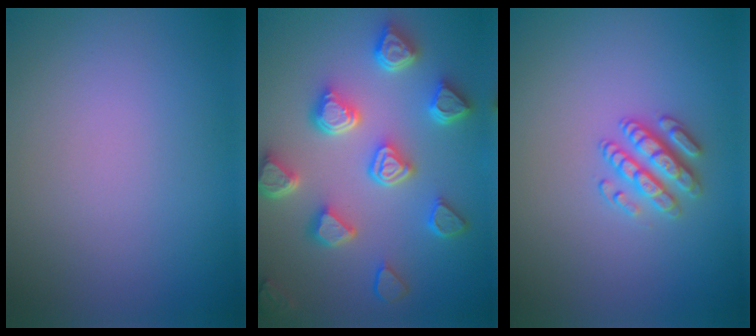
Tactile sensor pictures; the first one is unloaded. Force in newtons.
{"total": 7.0, "press": 5.6, "slide": 4.1}
{"total": 2.6, "press": 2.5, "slide": 0.7}